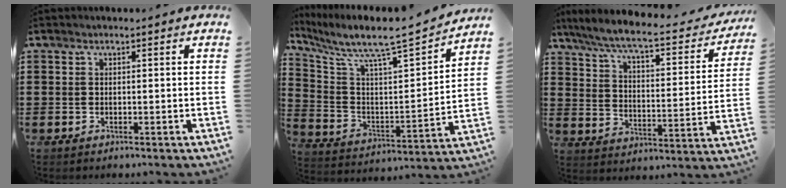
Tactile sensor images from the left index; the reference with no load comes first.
{"total": 7.3, "force": [6.4, 0.4, 3.5], "torque": [-0.101, -0.060, 0.099]}
{"total": 6.9, "force": [5.8, 0.3, 3.8], "torque": [-0.098, -0.040, 0.093]}